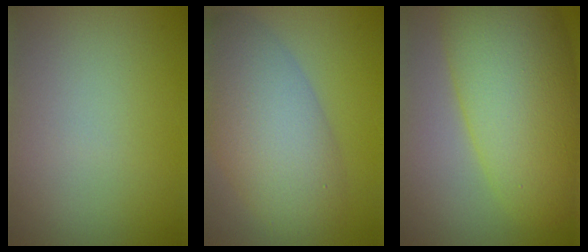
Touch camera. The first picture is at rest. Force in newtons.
{"total": 8.5, "press": 8.5, "slide": 0.2}
{"total": 11.8, "press": 11.8, "slide": 0.3}